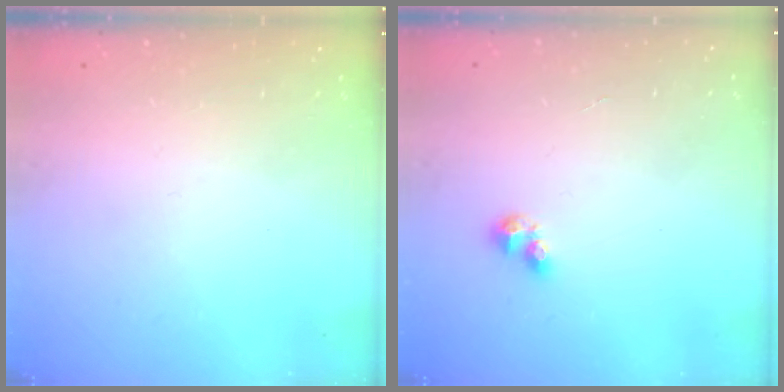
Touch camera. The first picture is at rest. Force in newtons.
{"total": 4.0, "press": 3.9, "slide": 0.5}